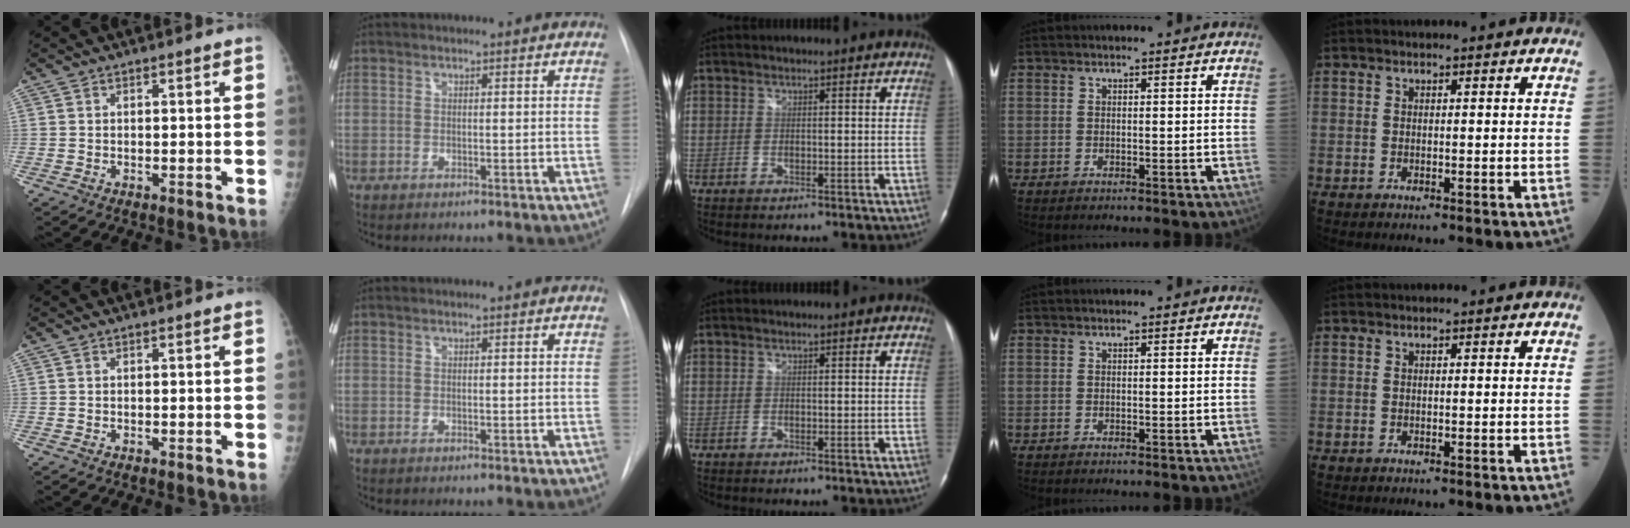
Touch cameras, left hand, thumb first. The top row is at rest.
{}